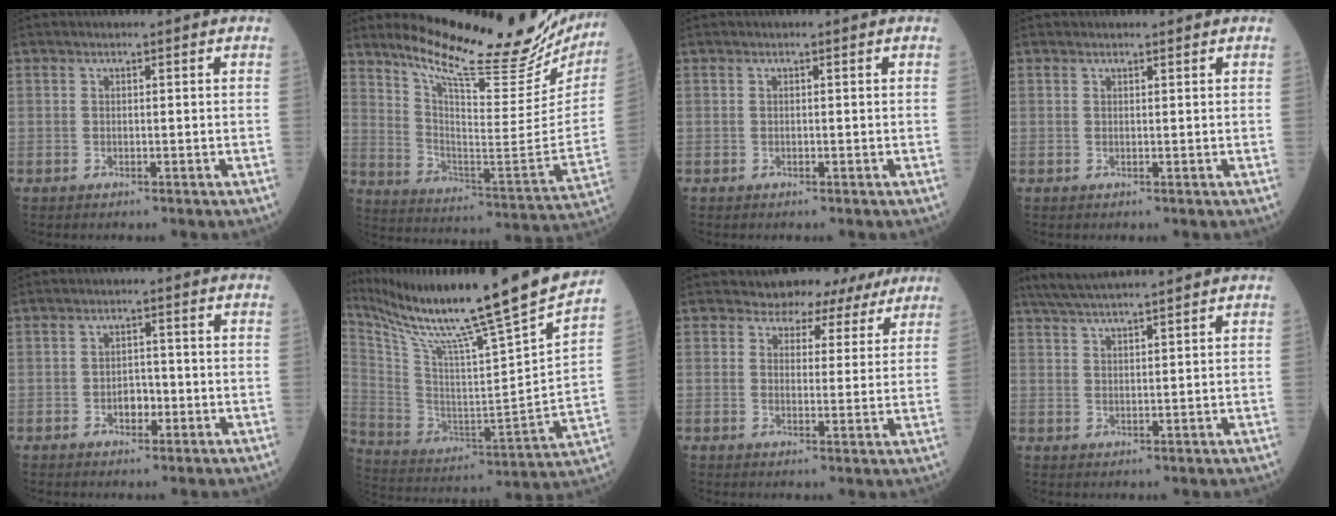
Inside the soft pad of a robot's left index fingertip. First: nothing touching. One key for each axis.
{"total": 26.6, "fx": 23.0, "fy": 4.5, "fz": 12.7, "tx": -0.200, "ty": -0.076, "tz": 0.313}
{"total": 0.0}
{"total": 0.6, "fx": 0.6, "fy": 0.0, "fz": 0.0, "tx": -0.007, "ty": 0.000, "tz": 0.009}
{"total": 2.7, "fx": -1.1, "fy": 1.6, "fz": 1.8, "tx": -0.025, "ty": 0.005, "tz": -0.017}
{"total": 29.1, "fx": 24.1, "fy": -1.6, "fz": 16.2, "tx": -0.300, "ty": -0.077, "tz": 0.373}
{"total": 7.6, "fx": 6.7, "fy": 3.6, "fz": -0.2, "tx": 0.018, "ty": -0.002, "tz": 0.061}
{"total": 9.7, "fx": 8.6, "fy": -0.5, "fz": 4.4, "tx": -0.076, "ty": 0.033, "tz": 0.132}